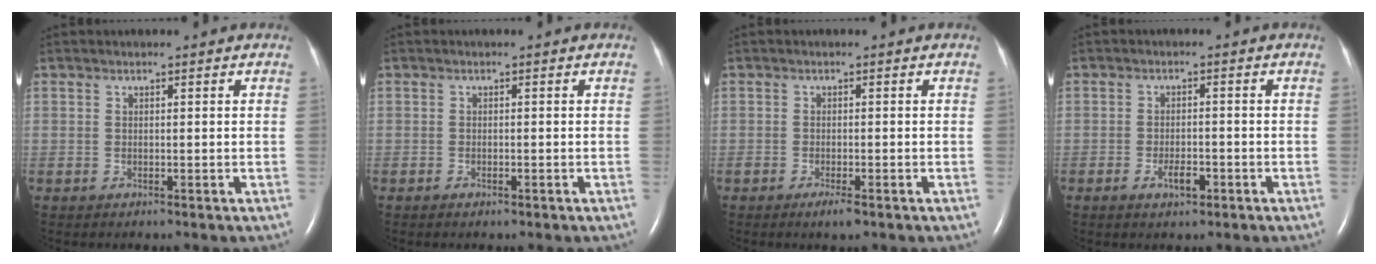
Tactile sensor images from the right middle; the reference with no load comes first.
{"total": 0.8, "force": [-0.5, 0.3, 0.5], "torque": [-0.013, -0.001, -0.005]}
{"total": 2.0, "force": [-1.3, 0.3, 1.5], "torque": [-0.030, -0.004, -0.022]}
{"total": 2.9, "force": [-1.5, 1.1, 2.2], "torque": [-0.044, 0.002, -0.025]}